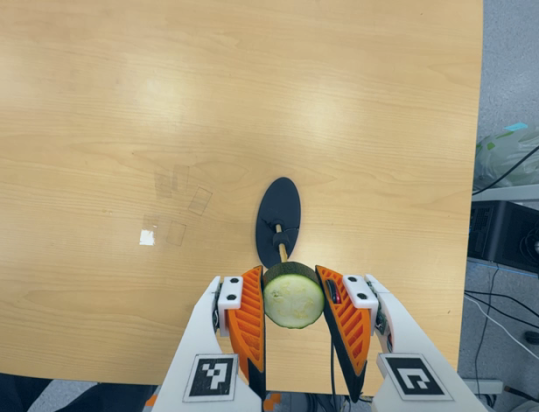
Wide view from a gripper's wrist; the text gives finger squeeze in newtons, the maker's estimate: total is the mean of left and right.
{"total": 12.0, "left": 12.4, "right": 11.7}